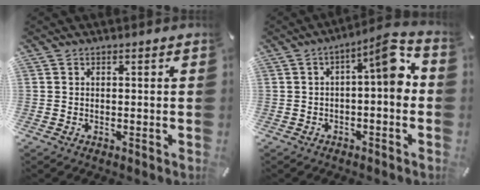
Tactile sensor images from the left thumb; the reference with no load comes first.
{"total": 10.0, "force": [1.0, 2.9, 9.5], "torque": [-0.131, -0.013, 0.010]}